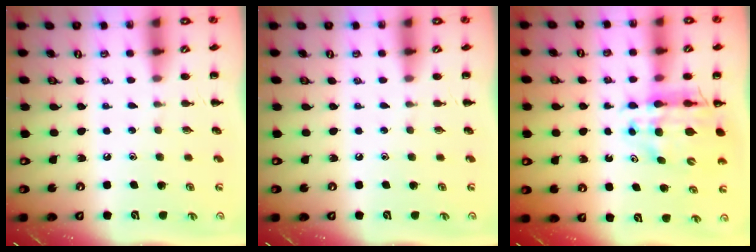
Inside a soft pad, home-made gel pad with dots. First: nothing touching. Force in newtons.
{"total": 0.0}
{"total": 11.1, "press": 10.6, "slide": 3.1}